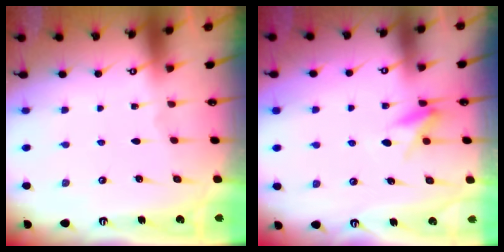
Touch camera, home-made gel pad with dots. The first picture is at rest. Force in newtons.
{"total": 5.9, "press": 5.8, "slide": 1.2}